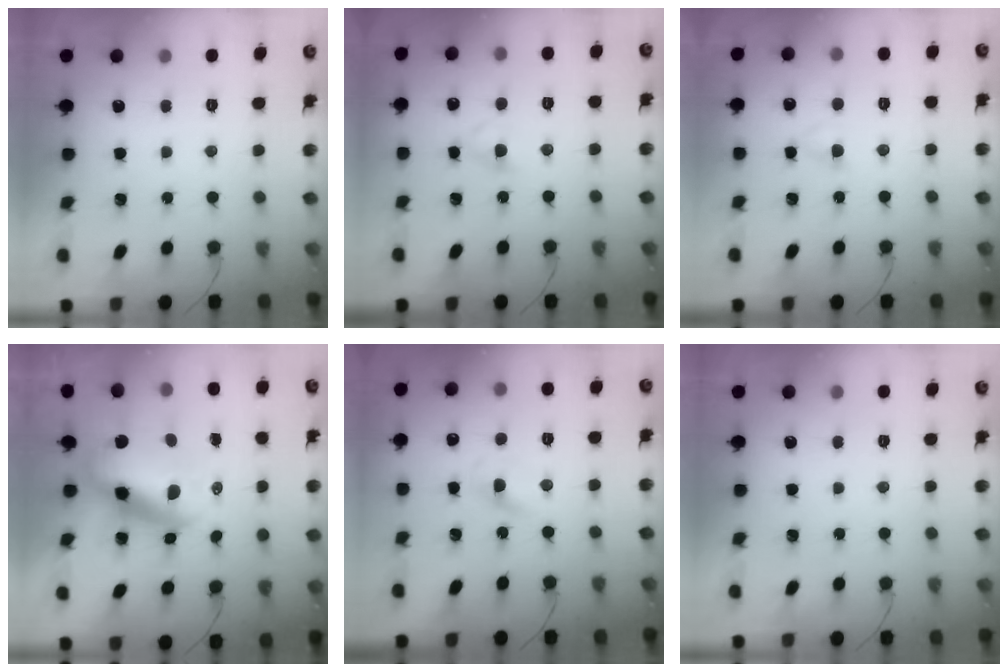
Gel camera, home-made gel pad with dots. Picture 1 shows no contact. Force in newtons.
{"total": 2.8, "press": 2.7, "slide": 0.8}
{"total": 2.7, "press": 2.4, "slide": 1.2}
{"total": 10.5, "press": 10.2, "slide": 2.4}
{"total": 2.4, "press": 2.2, "slide": 1.0}
{"total": 0.0}